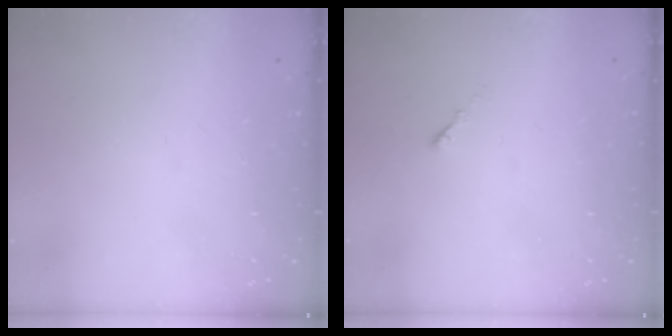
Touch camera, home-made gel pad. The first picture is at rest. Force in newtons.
{"total": 0.0}